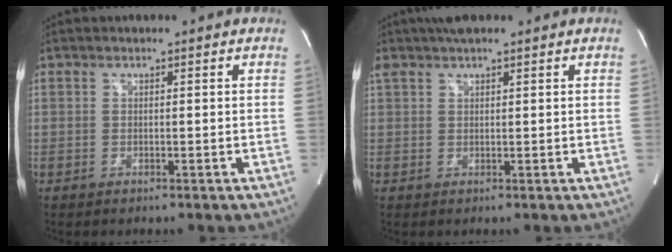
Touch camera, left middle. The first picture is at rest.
{"total": 4.8, "force": [3.8, 1.0, 2.7], "torque": [-0.059, 0.031, 0.071]}